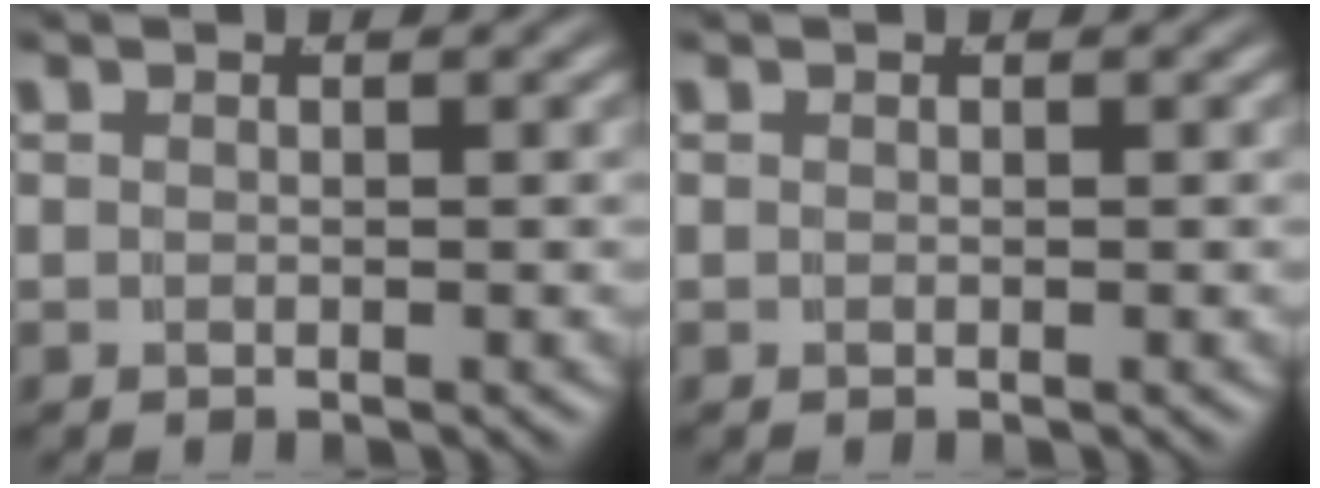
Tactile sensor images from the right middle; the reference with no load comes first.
{"total": 0.0}